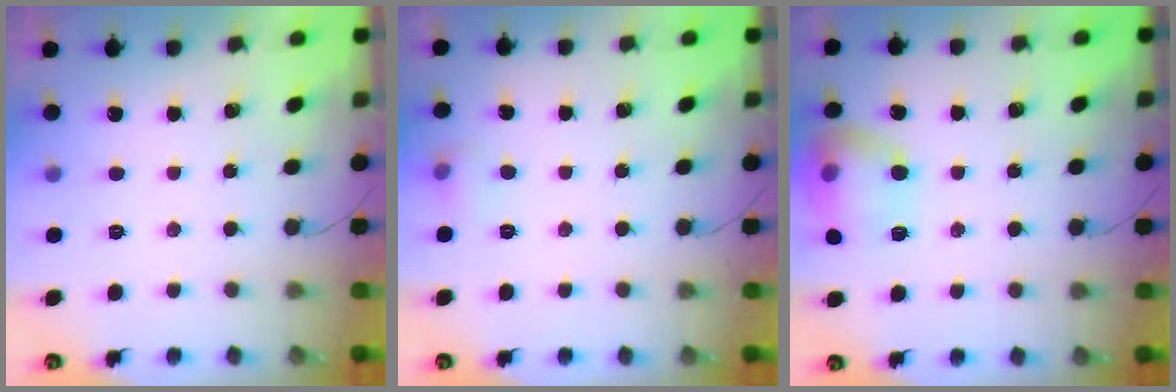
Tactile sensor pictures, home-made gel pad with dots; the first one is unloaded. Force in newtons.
{"total": 5.8, "press": 5.6, "slide": 1.6}
{"total": 14.9, "press": 14.8, "slide": 1.4}